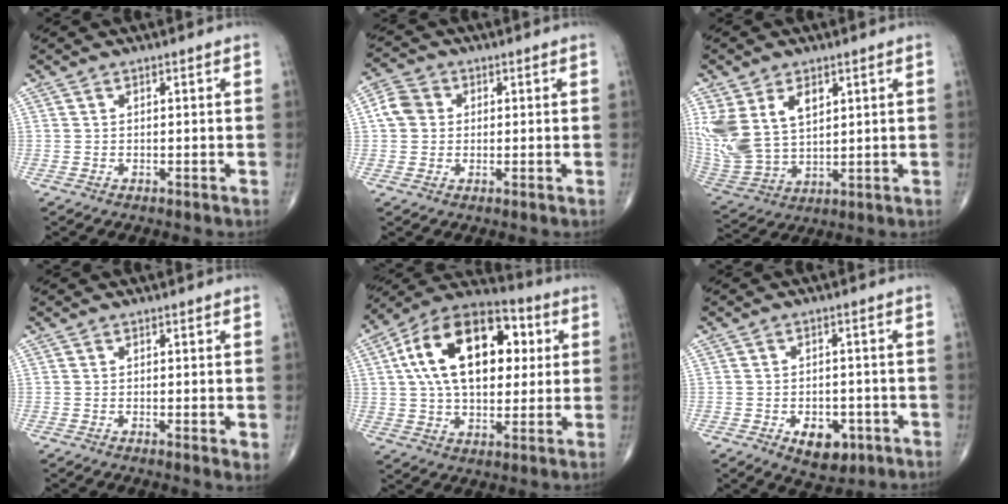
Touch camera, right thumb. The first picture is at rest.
{"total": 5.1, "force": [0.6, 4.5, 2.3], "torque": [-0.035, 0.011, 0.003]}
{"total": 16.1, "force": [5.6, 10.4, 11.0], "torque": [-0.240, -0.014, 0.128]}
{"total": 2.2, "force": [-0.1, 0.5, 2.2], "torque": [-0.035, -0.008, -0.004]}
{"total": 22.8, "force": [5.2, 13.3, 17.7], "torque": [-0.272, 0.015, 0.077]}
{"total": 6.9, "force": [-2.8, 4.3, 4.7], "torque": [-0.046, 0.009, -0.031]}